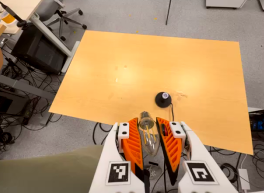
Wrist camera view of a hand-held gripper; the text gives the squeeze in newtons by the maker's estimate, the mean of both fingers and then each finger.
{"total": 21.4, "left": 22.7, "right": 20.1}